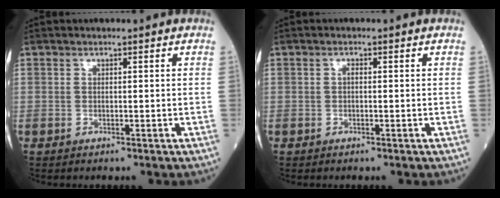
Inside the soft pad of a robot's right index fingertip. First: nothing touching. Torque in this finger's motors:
{"motor_torque": [0.32, -0.04, 0.09, 0.01]}